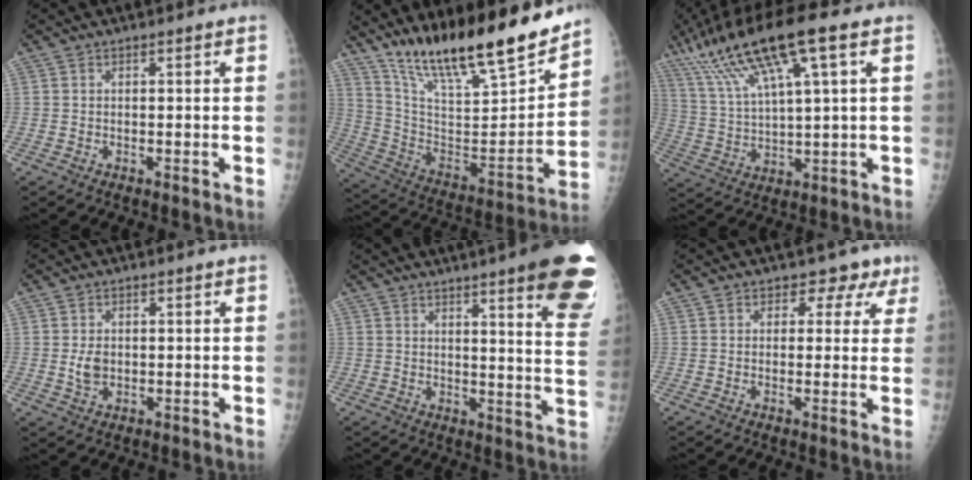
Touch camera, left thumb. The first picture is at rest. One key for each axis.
{"total": 24.4, "fx": 19.4, "fy": 5.1, "fz": 13.9, "tx": -0.198, "ty": -0.098, "tz": 0.333}
{"total": 18.1, "fx": 9.0, "fy": 3.5, "fz": 15.4, "tx": -0.304, "ty": 0.008, "tz": 0.168}
{"total": 3.3, "fx": 0.0, "fy": 2.3, "fz": 2.3, "tx": -0.036, "ty": -0.003, "tz": 0.005}
{"total": 18.1, "fx": 11.1, "fy": 2.3, "fz": 14.2, "tx": -0.154, "ty": -0.052, "tz": 0.123}
{"total": 5.3, "fx": 3.3, "fy": 4.0, "fz": 1.2, "tx": 0.021, "ty": -0.013, "tz": 0.026}